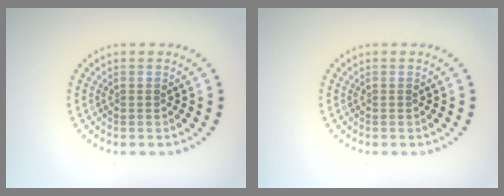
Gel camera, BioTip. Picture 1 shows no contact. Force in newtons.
{"total": 0.0}